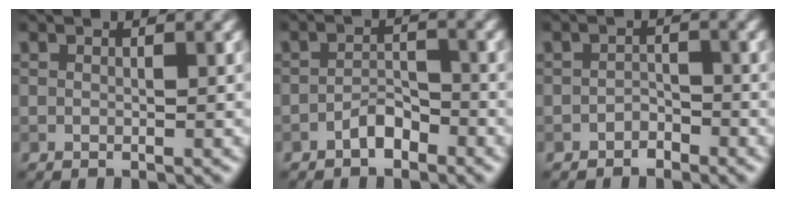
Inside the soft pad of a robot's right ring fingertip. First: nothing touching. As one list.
[{"total": 2.0, "force": [-1.5, 0.9, 1.0], "torque": [-0.017, 0.009, -0.030]}, {"total": 1.3, "force": [-1.0, 0.7, 0.3], "torque": [-0.002, 0.007, -0.019]}]